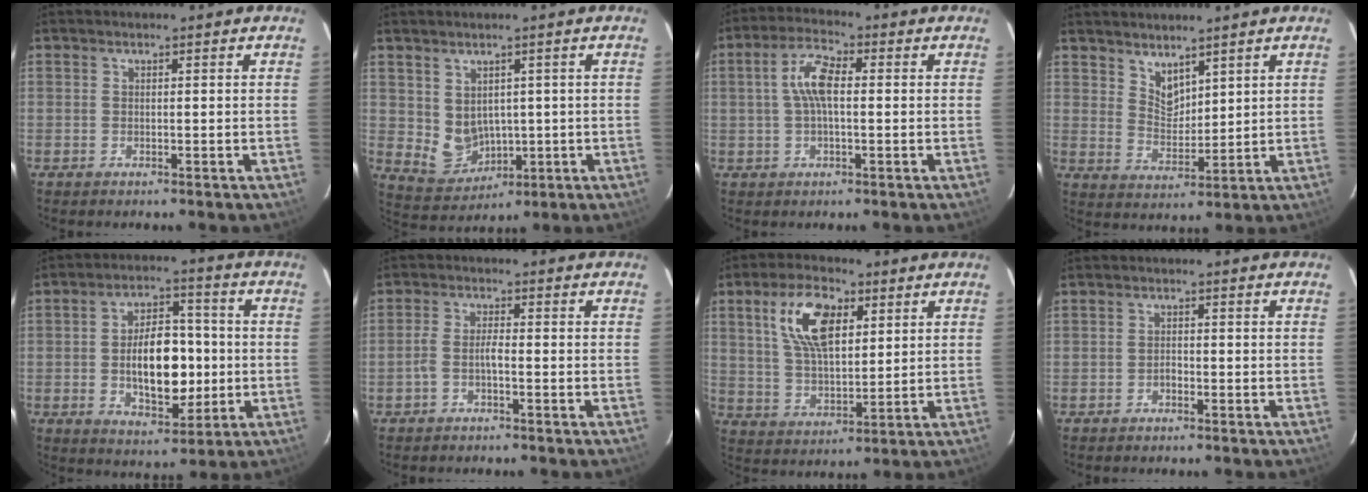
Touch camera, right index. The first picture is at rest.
{"total": 6.6, "force": [1.1, 5.6, 3.2], "torque": [-0.066, -0.003, 0.046]}
{"total": 6.7, "force": [0.4, 2.6, 6.1], "torque": [-0.124, 0.017, 0.007]}
{"total": 5.2, "force": [4.2, 2.5, 1.9], "torque": [-0.025, -0.003, 0.082]}
{"total": 13.1, "force": [-1.4, 7.0, 11.0], "torque": [-0.192, 0.013, -0.009]}
{"total": 2.6, "force": [-1.5, 0.5, 2.1], "torque": [-0.052, 0.008, -0.032]}
{"total": 12.3, "force": [4.8, 5.9, 9.6], "torque": [-0.182, 0.019, 0.094]}
{"total": 1.0, "force": [-0.7, 0.6, 0.4], "torque": [-0.007, 0.004, -0.014]}